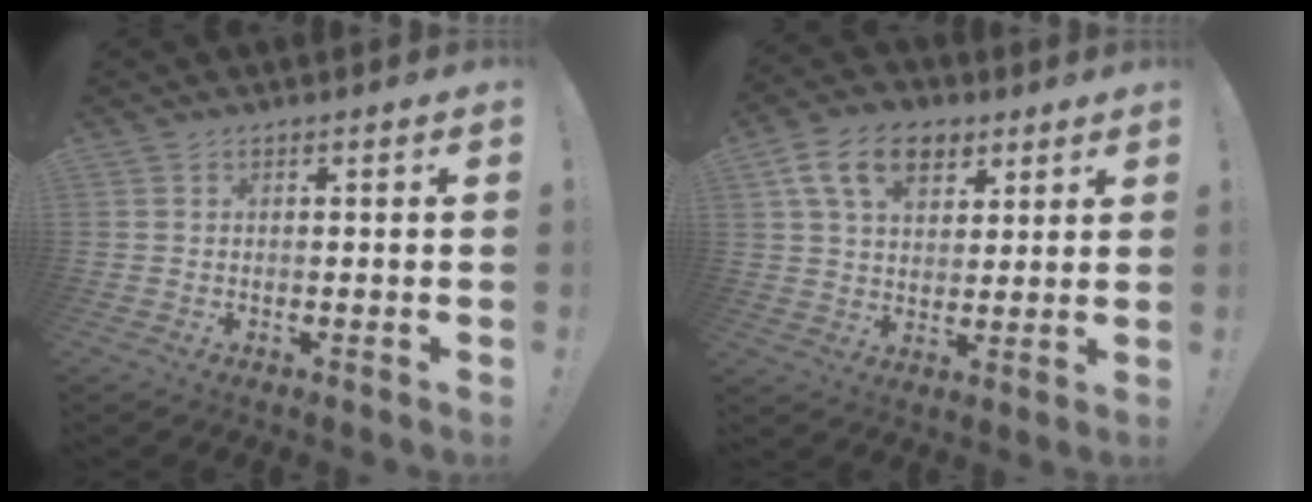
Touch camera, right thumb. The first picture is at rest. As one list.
[{"total": 13.4, "force": [6.4, 8.9, 7.7], "torque": [-0.127, -0.011, 0.122]}]